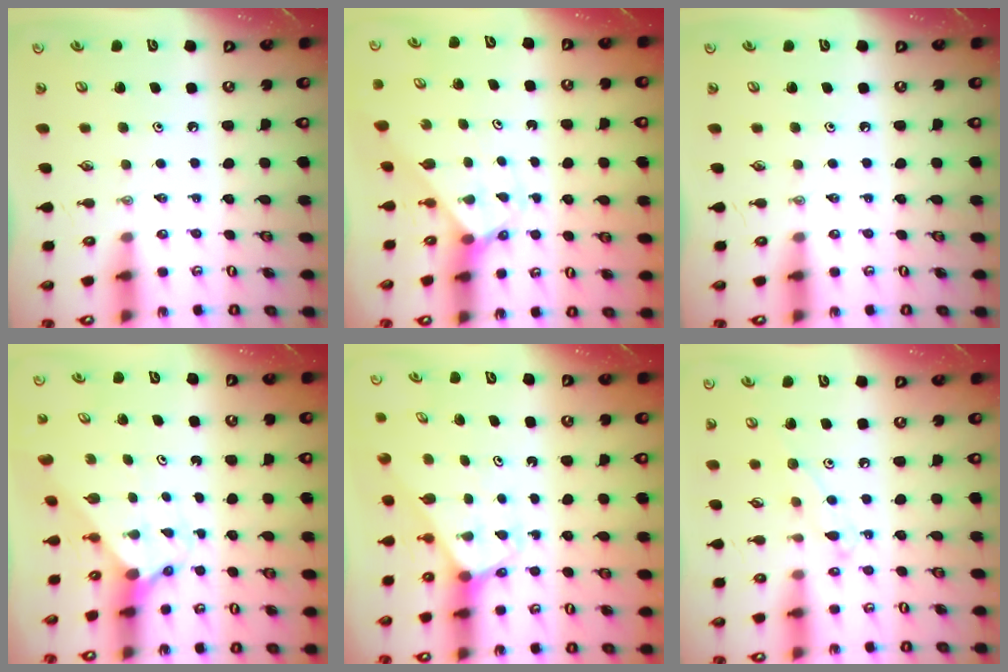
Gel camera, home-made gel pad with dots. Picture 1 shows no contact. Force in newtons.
{"total": 2.0, "press": 2.0, "slide": 0.1}
{"total": 0.0}
{"total": 1.6, "press": 1.6, "slide": 0.1}
{"total": 2.5, "press": 2.5, "slide": 0.2}
{"total": 8.0, "press": 8.0, "slide": 0.7}